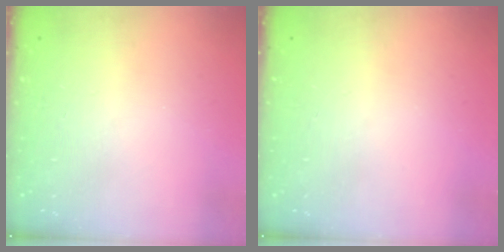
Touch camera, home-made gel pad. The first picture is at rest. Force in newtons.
{"total": 0.0}